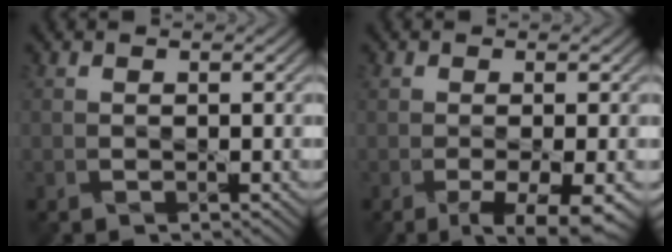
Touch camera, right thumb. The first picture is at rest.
{"total": 6.0, "force": [-2.8, 2.0, 4.9], "torque": [-0.087, -0.007, -0.037]}